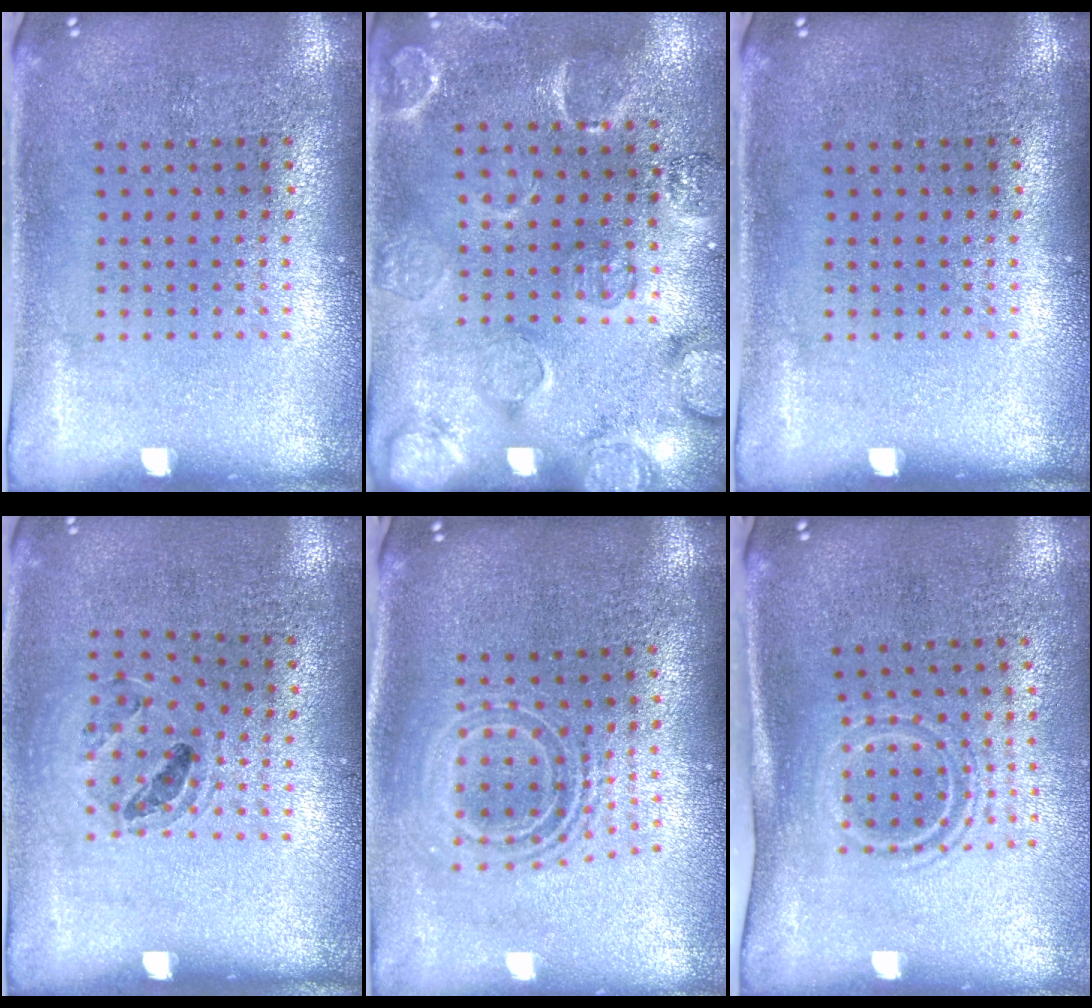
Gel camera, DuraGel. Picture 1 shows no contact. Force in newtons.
{"total": 2.6, "press": 2.0, "slide": 1.6}
{"total": 0.0}
{"total": 0.9, "press": 0.9, "slide": 0.1}
{"total": 2.0, "press": 1.5, "slide": 1.3}
{"total": 1.7, "press": 1.1, "slide": 1.2}